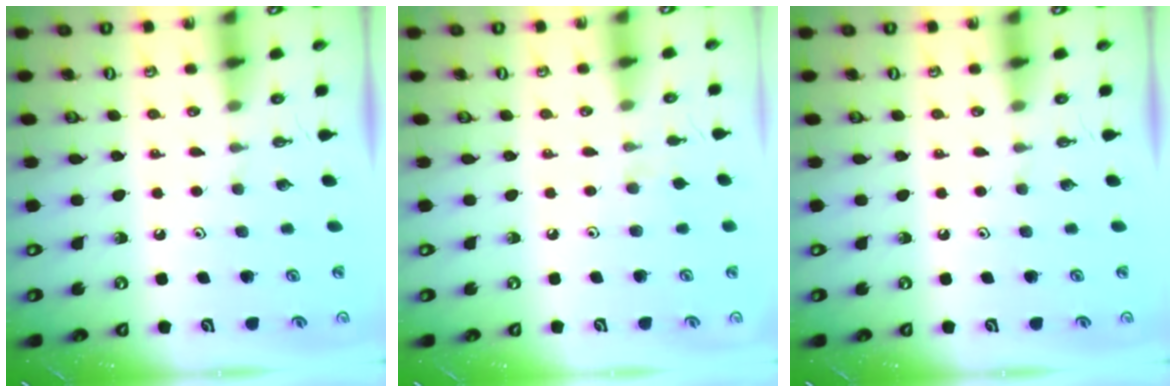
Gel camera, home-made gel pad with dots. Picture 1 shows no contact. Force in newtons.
{"total": 2.9, "press": 2.9, "slide": 0.4}
{"total": 0.0}